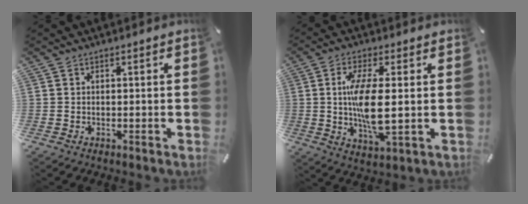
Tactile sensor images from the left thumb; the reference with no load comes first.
{"total": 11.4, "force": [0.6, 3.6, 10.8], "torque": [-0.232, -0.014, 0.004]}